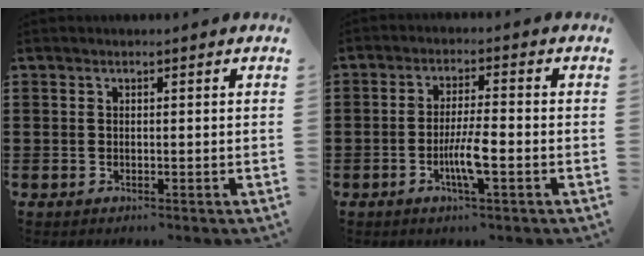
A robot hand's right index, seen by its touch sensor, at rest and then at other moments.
{"total": 5.3, "force": [-1.9, 0.6, 5.0], "torque": [-0.096, -0.008, -0.037]}